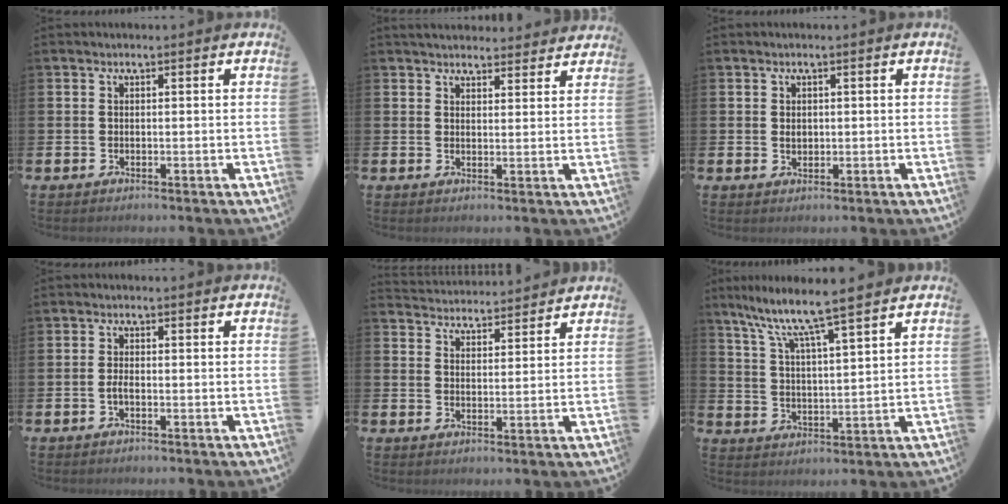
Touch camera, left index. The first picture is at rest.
{"total": 3.8, "force": [3.7, 0.8, 0.3], "torque": [-0.001, -0.019, 0.066]}
{"total": 1.2, "force": [0.4, 0.9, 0.6], "torque": [0.001, 0.001, 0.004]}
{"total": 1.2, "force": [-0.5, 0.4, 1.0], "torque": [-0.019, -0.001, -0.009]}
{"total": 4.0, "force": [3.9, 0.3, -0.5], "torque": [0.002, -0.029, 0.070]}
{"total": 7.7, "force": [6.8, 0.0, 3.6], "torque": [-0.102, -0.040, 0.115]}